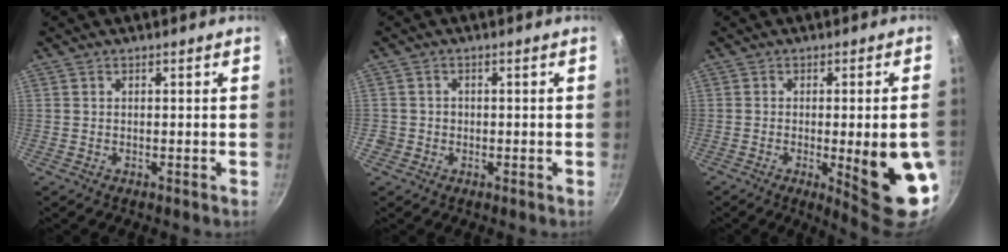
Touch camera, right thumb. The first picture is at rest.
{"total": 2.0, "force": [-0.5, 1.9, 0.4], "torque": [0.003, 0.009, -0.007]}
{"total": 14.5, "force": [-3.1, 3.0, 13.8], "torque": [-0.156, 0.002, -0.029]}